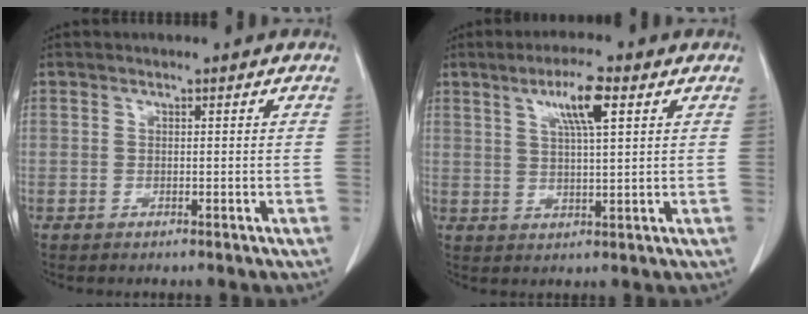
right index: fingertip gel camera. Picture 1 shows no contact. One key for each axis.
{"total": 6.5, "fx": 3.0, "fy": 0.6, "fz": 5.7, "tx": -0.104, "ty": 0.005, "tz": 0.052}